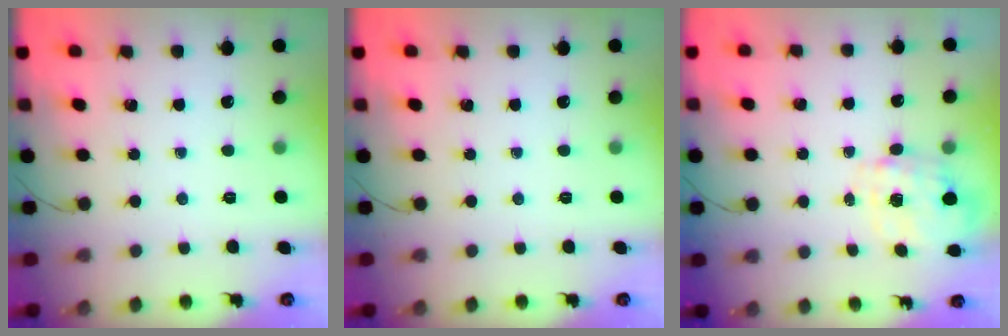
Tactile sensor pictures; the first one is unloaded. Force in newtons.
{"total": 0.0}
{"total": 3.6, "press": 3.5, "slide": 0.7}